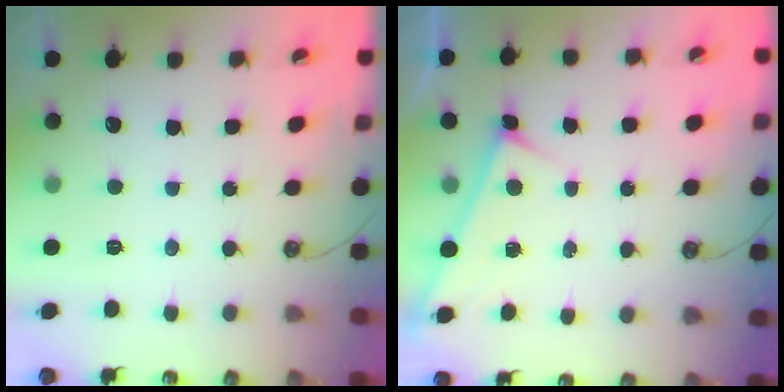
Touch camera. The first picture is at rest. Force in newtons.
{"total": 3.5, "press": 3.5, "slide": 0.2}